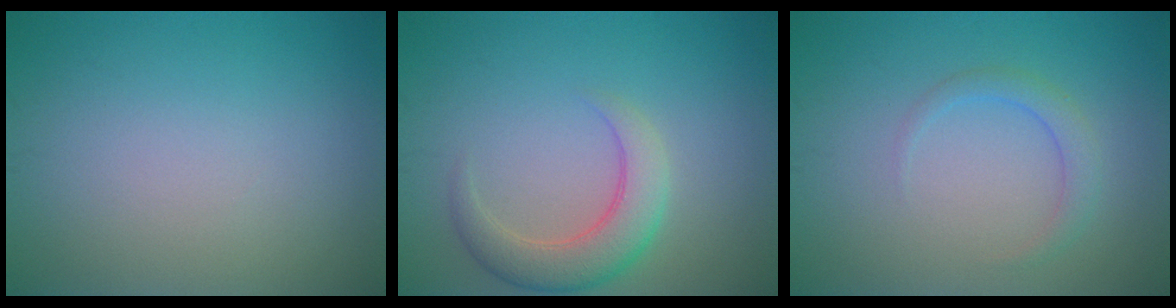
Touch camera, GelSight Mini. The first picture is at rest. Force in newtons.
{"total": 4.1, "press": 4.1, "slide": 0.6}
{"total": 1.7, "press": 1.7, "slide": 0.1}